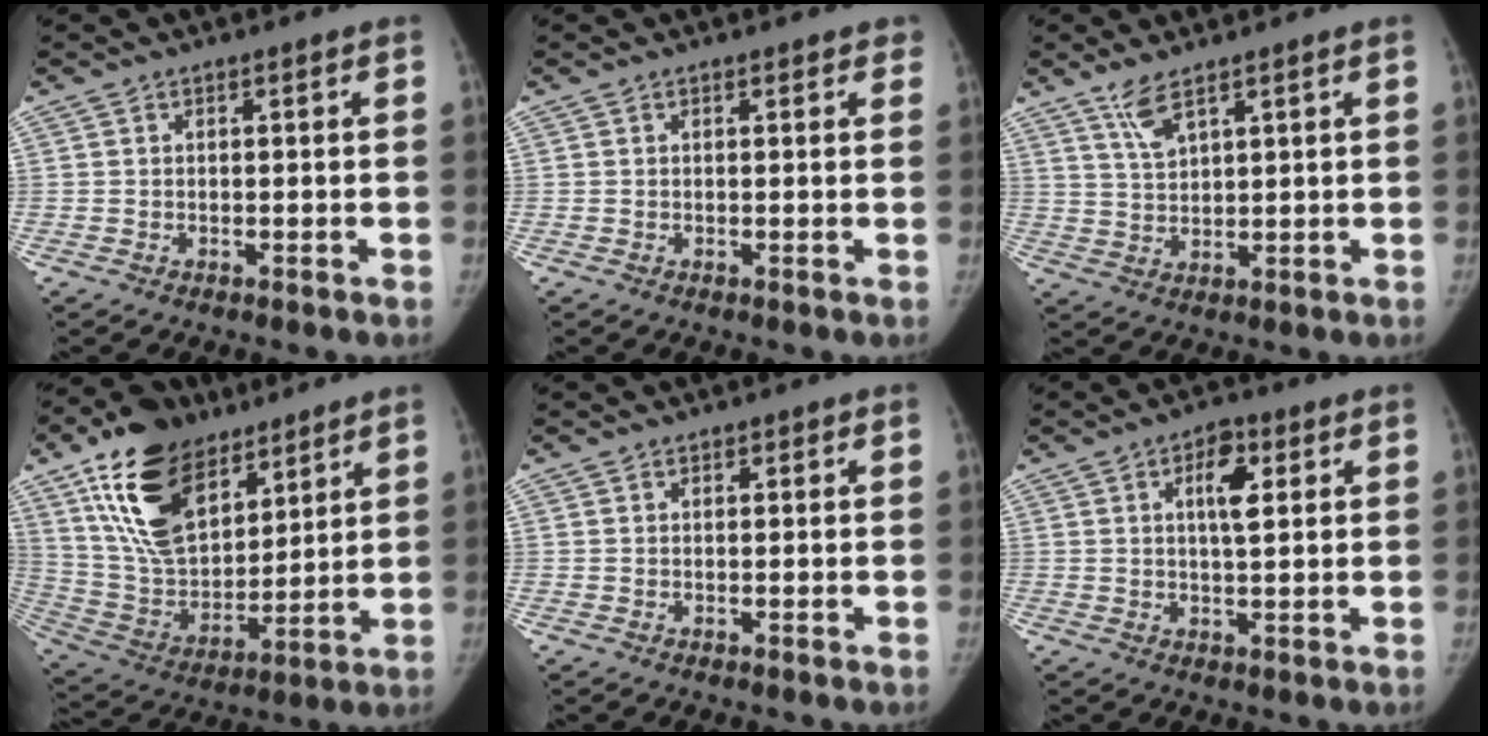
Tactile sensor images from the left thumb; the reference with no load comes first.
{"total": 1.3, "force": [1.0, 0.9, 0.1], "torque": [0.021, -0.003, 0.004]}
{"total": 4.7, "force": [3.4, 1.4, 3.0], "torque": [-0.056, -0.018, 0.073]}
{"total": 22.7, "force": [13.0, 12.7, 13.7], "torque": [-0.214, -0.040, 0.242]}
{"total": 0.8, "force": [0.4, 0.7, 0.1], "torque": [0.011, -0.001, 0.003]}
{"total": 6.0, "force": [2.0, 2.8, 4.9], "torque": [-0.064, -0.005, 0.030]}